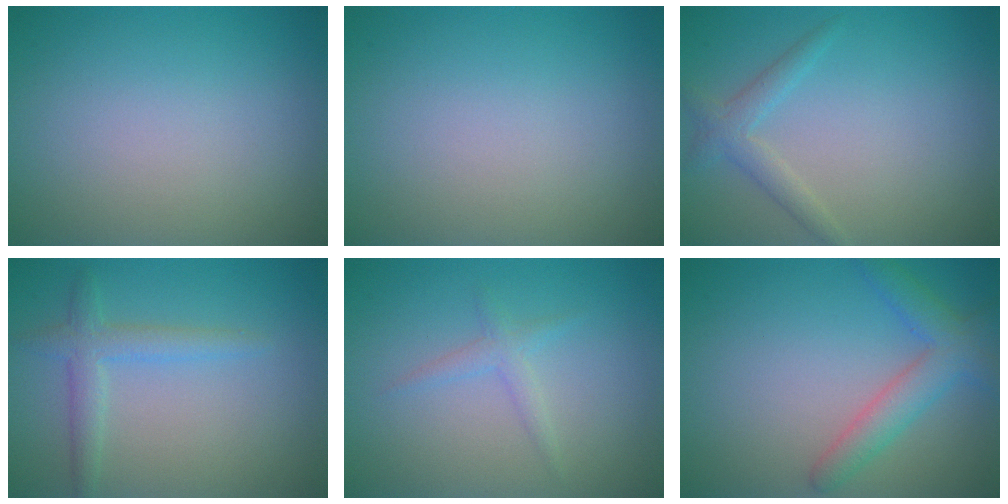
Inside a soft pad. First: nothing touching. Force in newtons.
{"total": 0.0}
{"total": 2.0, "press": 2.0, "slide": 0.1}
{"total": 2.4, "press": 2.4, "slide": 0.1}
{"total": 1.4, "press": 1.4, "slide": 0.0}
{"total": 3.6, "press": 3.6, "slide": 0.1}